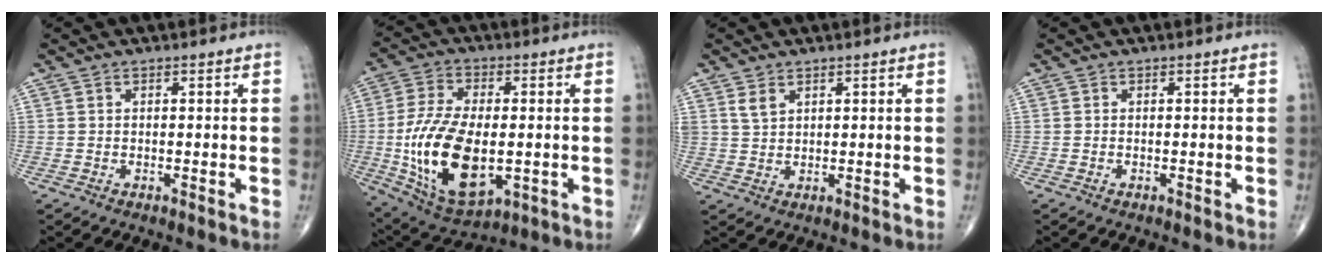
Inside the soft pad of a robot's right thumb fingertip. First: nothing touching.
{"total": 19.3, "force": [-2.7, 9.9, 16.3], "torque": [-0.312, -0.008, -0.030]}
{"total": 2.6, "force": [1.7, 1.4, 1.4], "torque": [-0.024, -0.006, 0.042]}
{"total": 0.0}